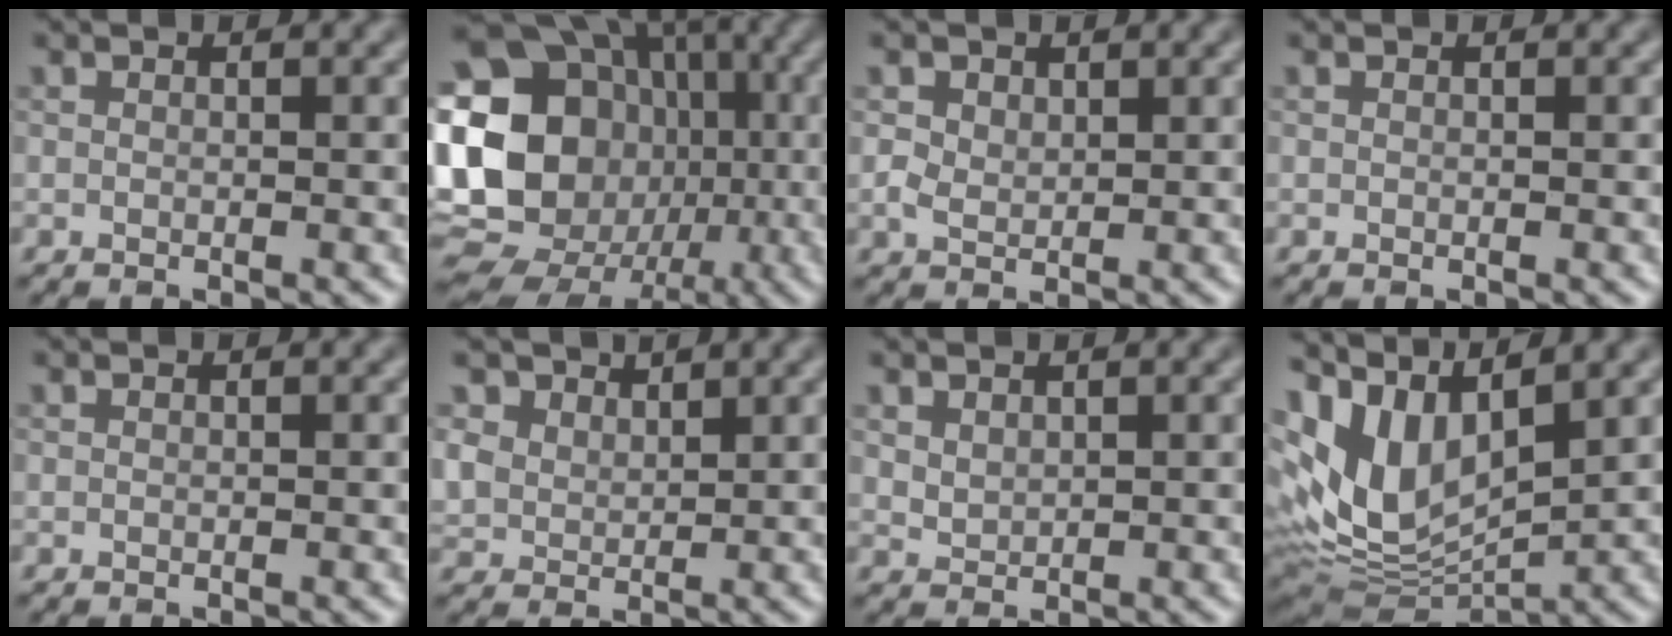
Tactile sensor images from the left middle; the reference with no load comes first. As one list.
[{"total": 22.1, "force": [-1.6, 19.4, 10.5], "torque": [-0.204, 0.018, -0.065]}, {"total": 1.6, "force": [0.7, 1.3, 0.8], "torque": [-0.021, 0.000, 0.016]}, {"total": 0.0}, {"total": 0.0}, {"total": 4.1, "force": [3.0, 2.5, 1.2], "torque": [-0.051, -0.009, 0.069]}, {"total": 1.3, "force": [0.9, 0.8, 0.5], "torque": [-0.013, -0.001, 0.022]}, {"total": 9.4, "force": [3.3, 4.7, 7.4], "torque": [-0.165, -0.003, 0.067]}]